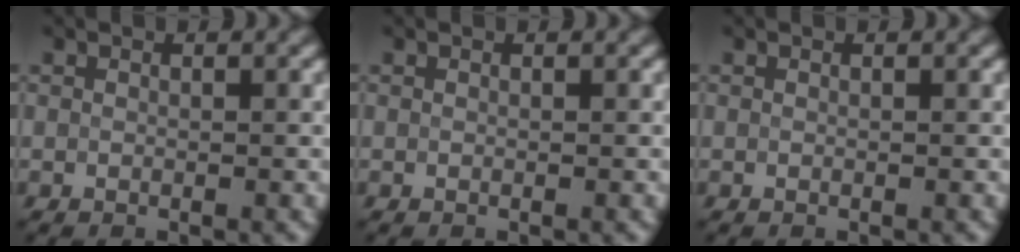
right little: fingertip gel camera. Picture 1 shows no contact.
{"total": 0.0}
{"total": 0.0}